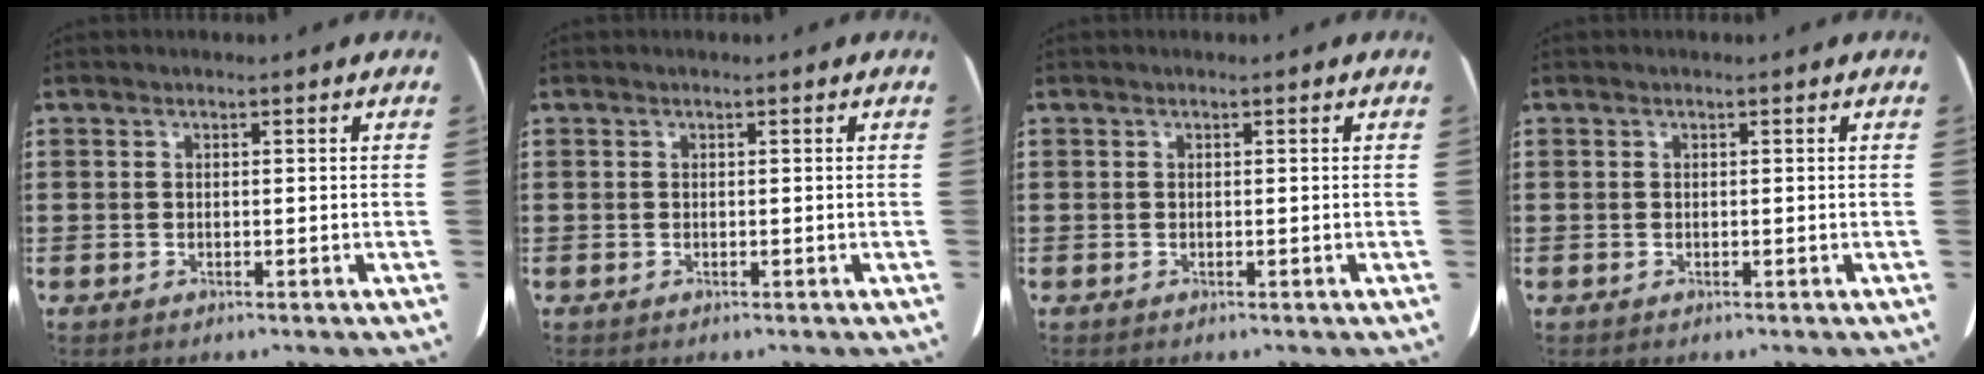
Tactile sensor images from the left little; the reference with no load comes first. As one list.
[{"total": 0.0}, {"total": 0.0}, {"total": 0.0}]